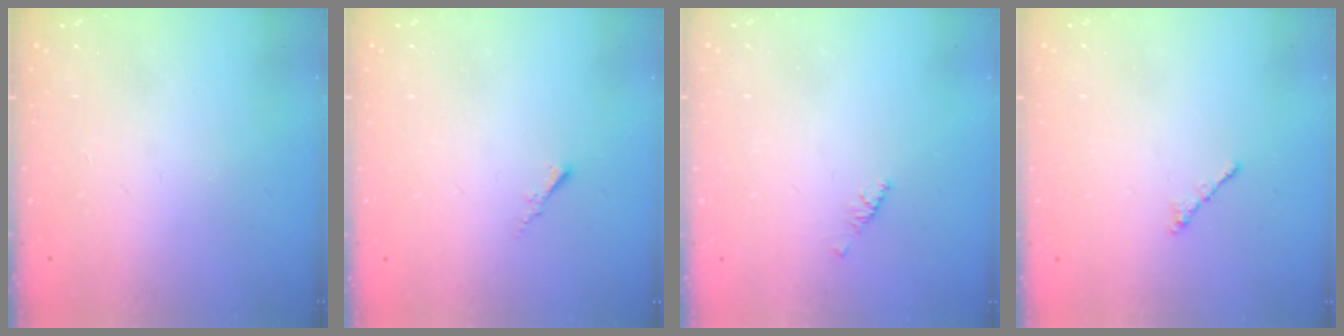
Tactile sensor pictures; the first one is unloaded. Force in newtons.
{"total": 0.0}
{"total": 2.1, "press": 2.0, "slide": 0.6}
{"total": 0.9, "press": 0.7, "slide": 0.5}